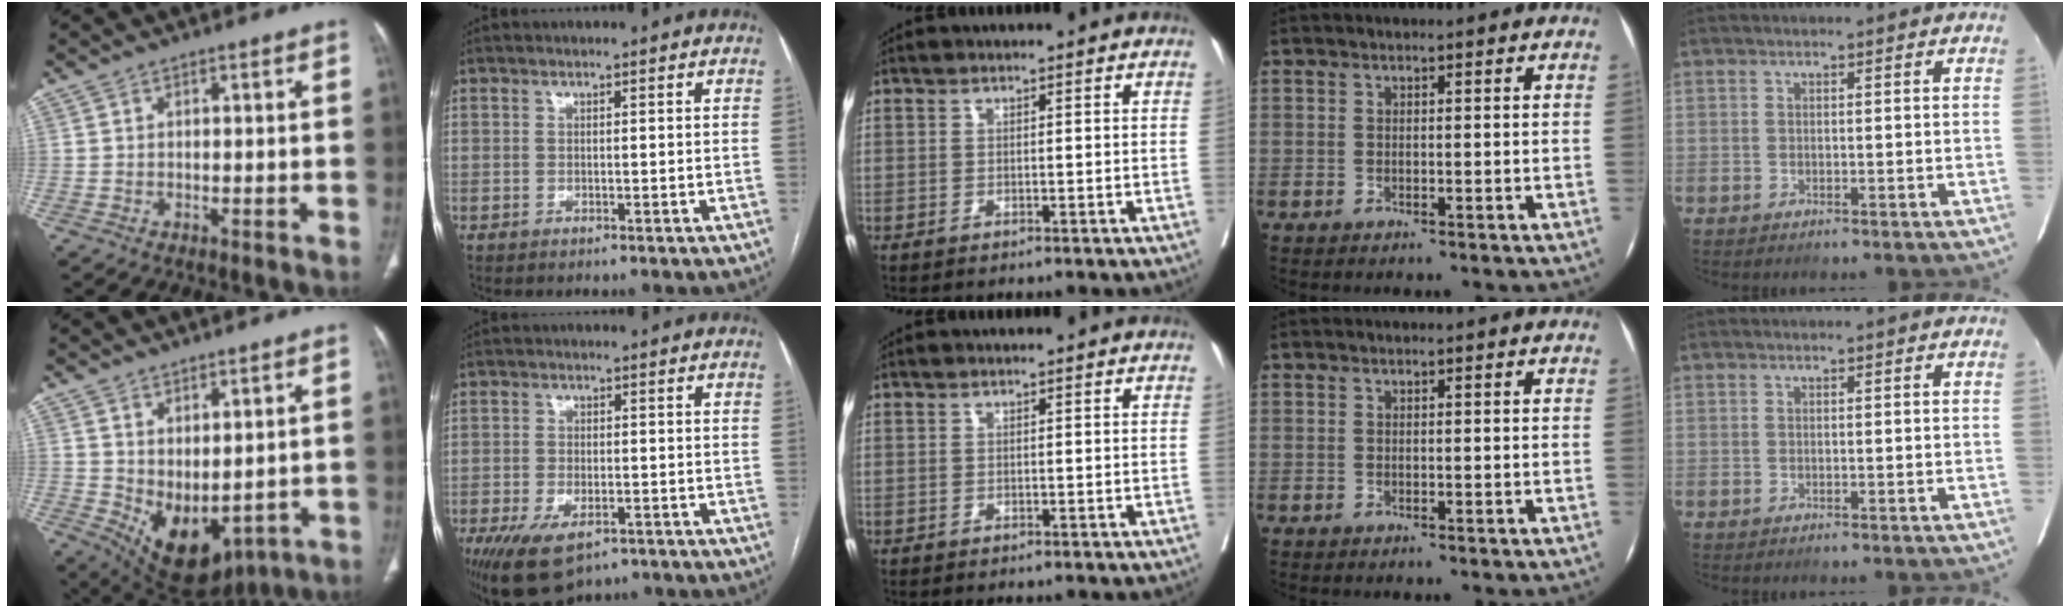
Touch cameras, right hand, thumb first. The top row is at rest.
{"thumb": {"total": 11.3, "force": [-0.4, 6.4, 9.3], "torque": [-0.131, -0.017, 0.030]}, "index": {"total": 9.0, "force": [-5.6, 4.2, 5.7], "torque": [-0.102, -0.010, -0.086]}}